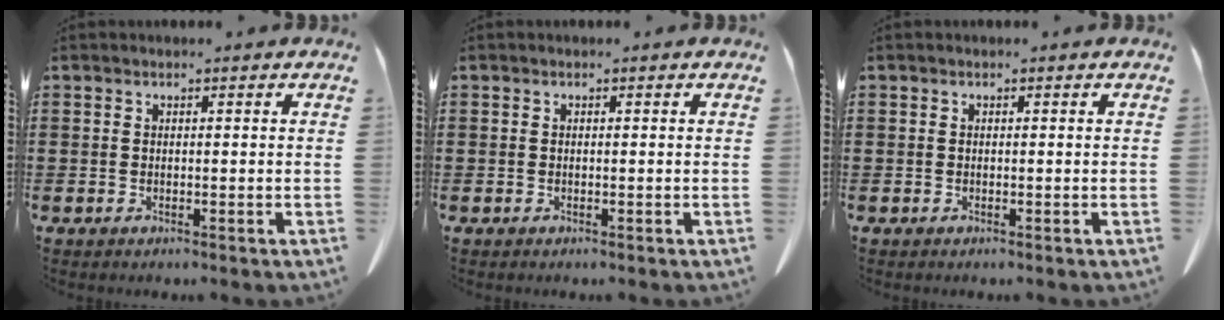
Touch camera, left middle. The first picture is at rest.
{"total": 0.0}
{"total": 0.0}